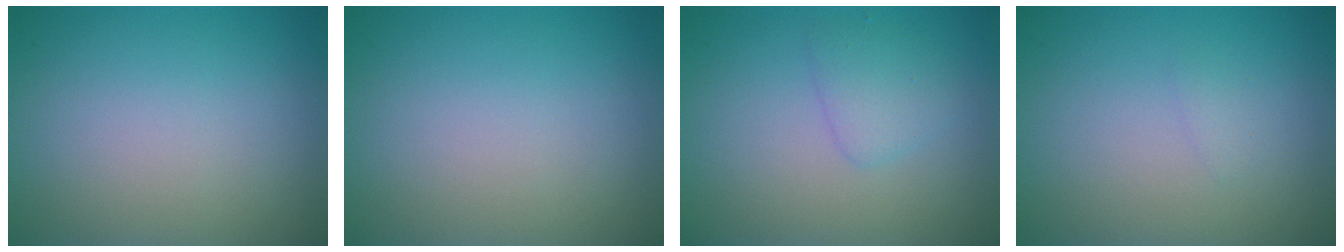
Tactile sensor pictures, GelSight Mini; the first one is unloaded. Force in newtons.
{"total": 0.0}
{"total": 1.9, "press": 1.9, "slide": 0.0}
{"total": 0.6, "press": 0.6, "slide": 0.0}